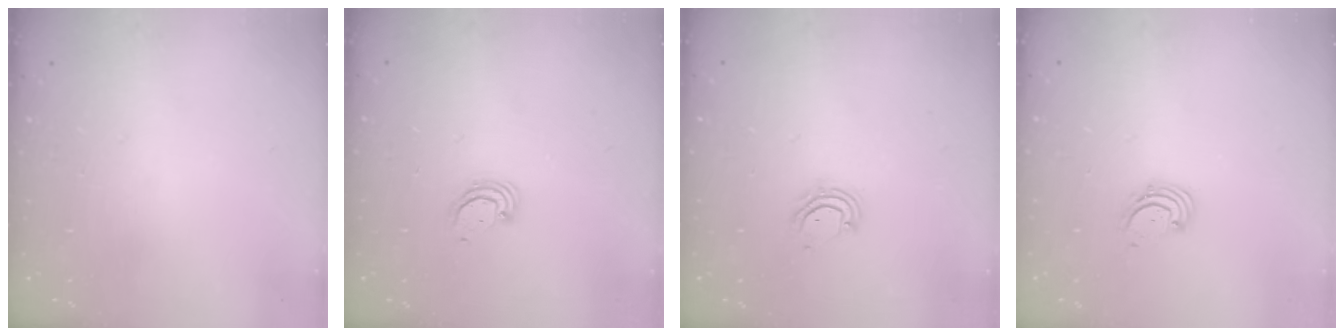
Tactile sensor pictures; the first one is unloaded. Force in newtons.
{"total": 3.1, "press": 3.1, "slide": 0.3}
{"total": 4.6, "press": 4.6, "slide": 0.3}
{"total": 1.6, "press": 1.6, "slide": 0.2}